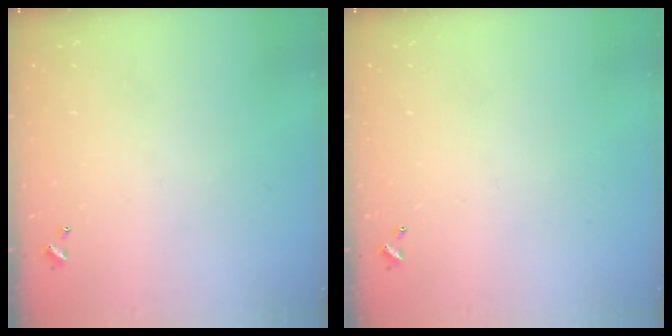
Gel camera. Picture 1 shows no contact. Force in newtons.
{"total": 0.0}